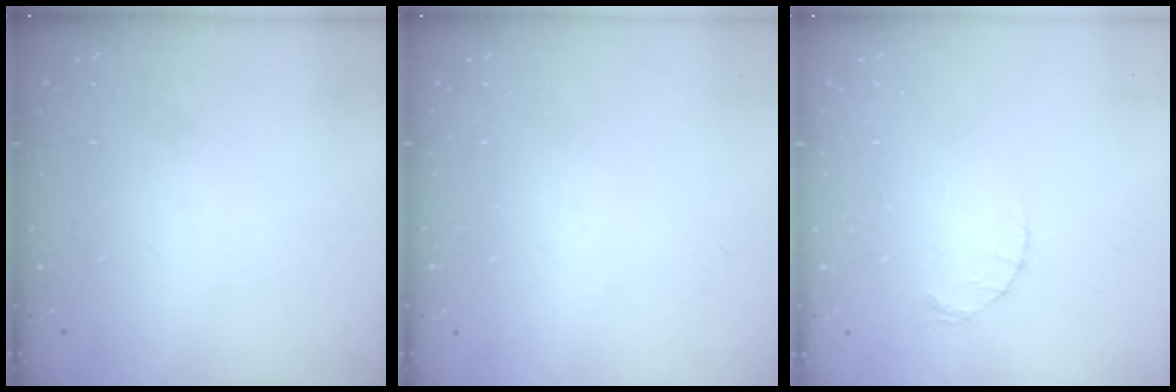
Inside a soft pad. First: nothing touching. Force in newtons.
{"total": 0.0}
{"total": 1.2, "press": 1.1, "slide": 0.2}